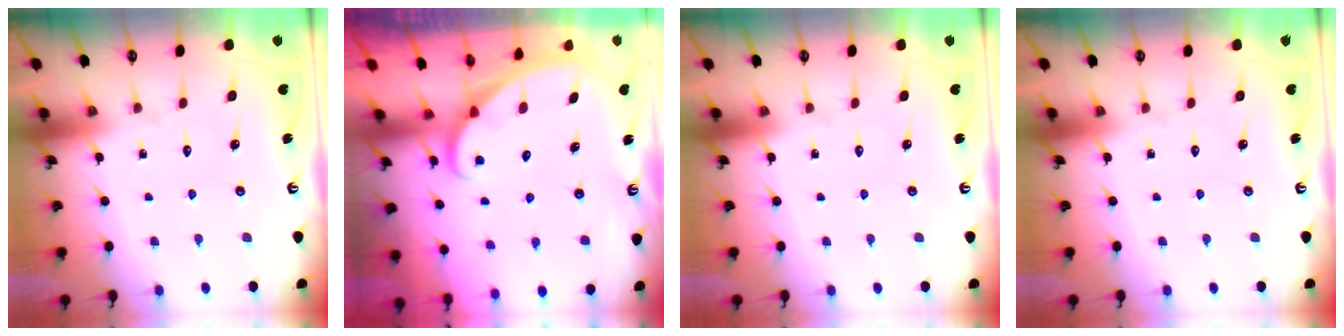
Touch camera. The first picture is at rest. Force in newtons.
{"total": 2.0, "press": 2.0, "slide": 0.0}
{"total": 0.0}
{"total": 0.0}